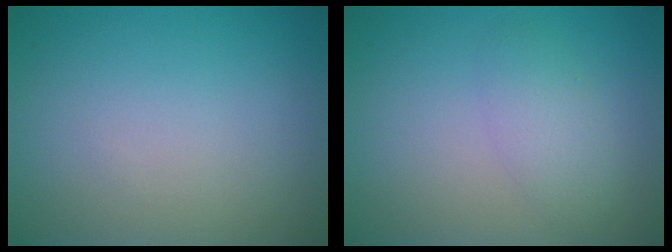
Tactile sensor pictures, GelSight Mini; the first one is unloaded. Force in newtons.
{"total": 2.4, "press": 2.4, "slide": 0.0}